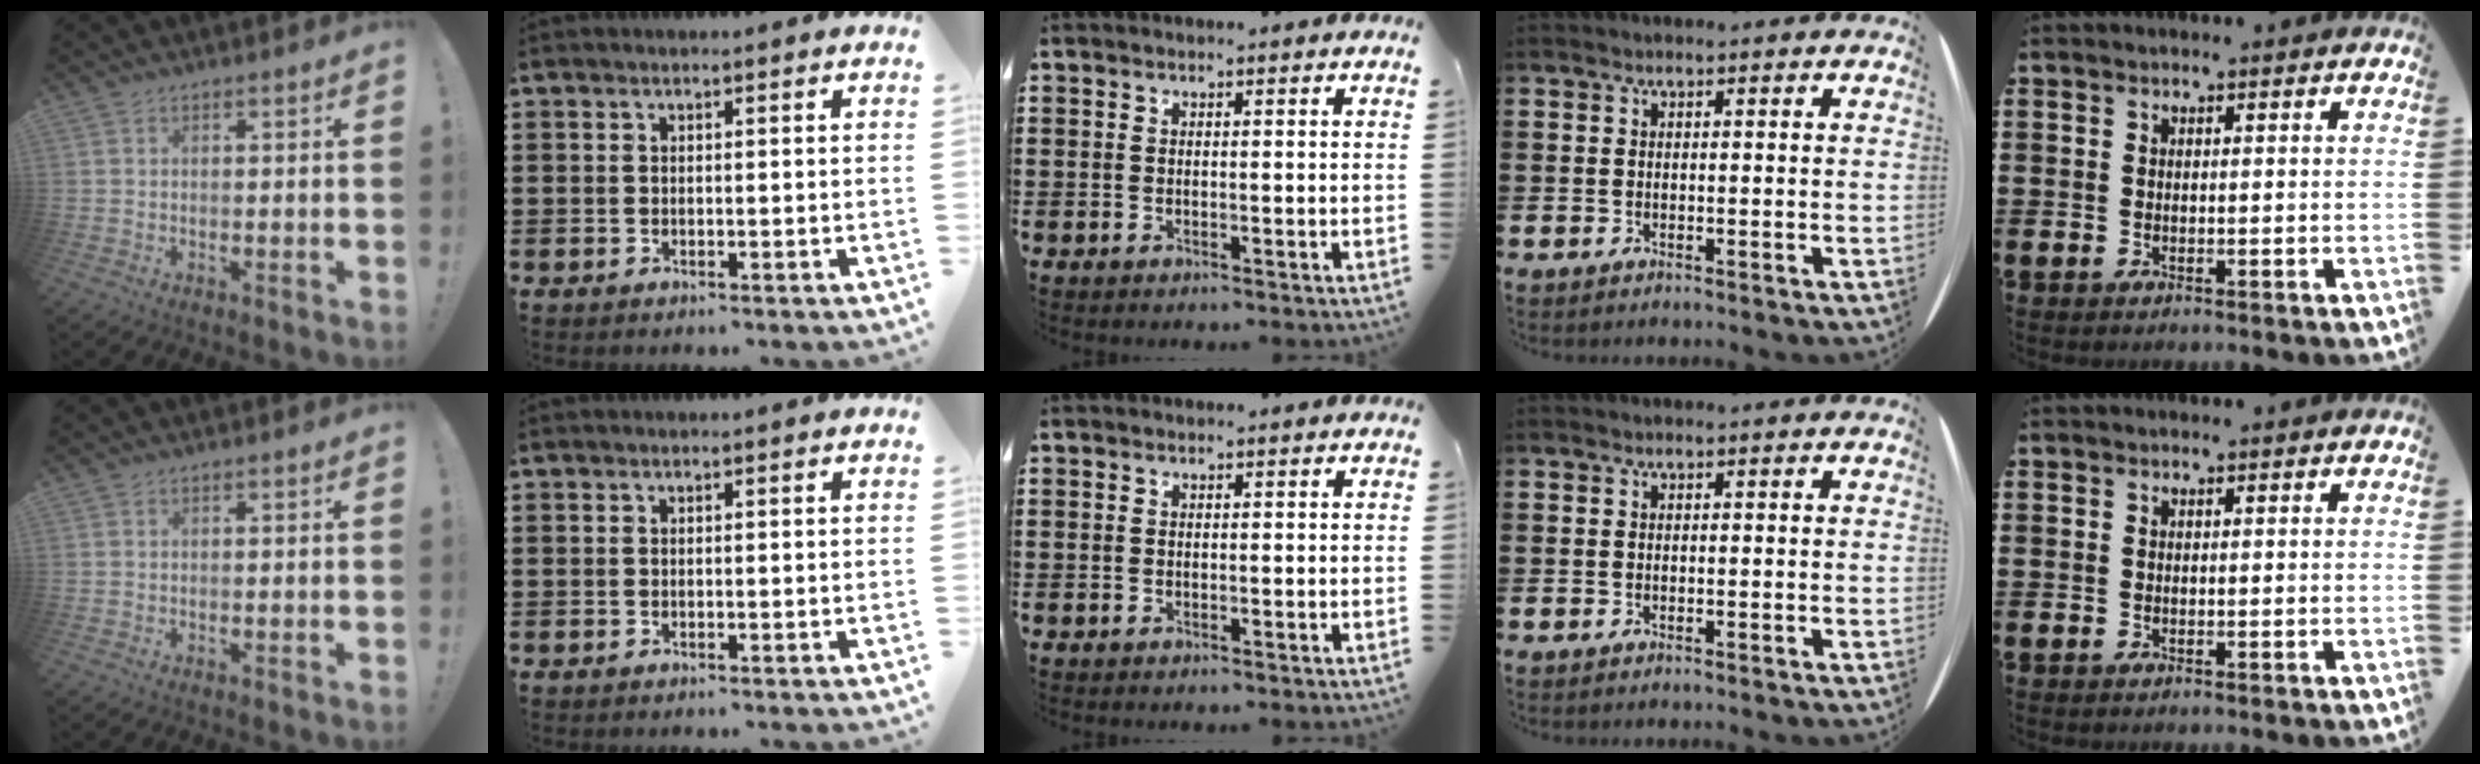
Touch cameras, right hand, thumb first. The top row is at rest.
{}